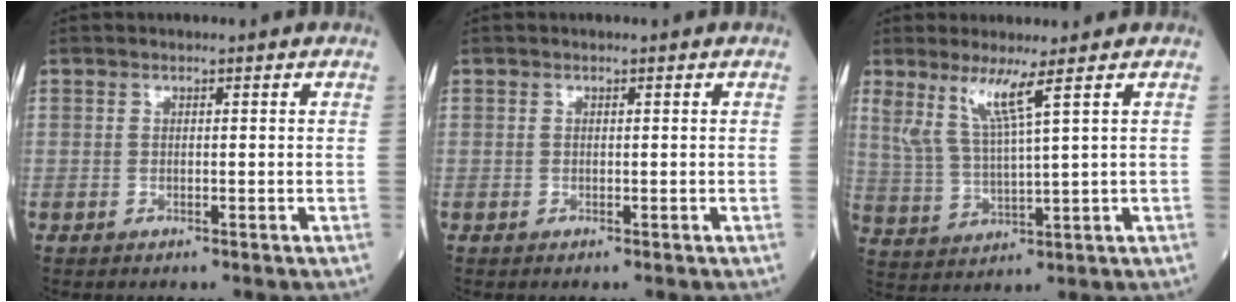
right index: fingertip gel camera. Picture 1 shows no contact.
{"total": 0.0}
{"total": 6.4, "force": [3.7, -0.6, 5.1], "torque": [-0.108, -0.008, 0.081]}